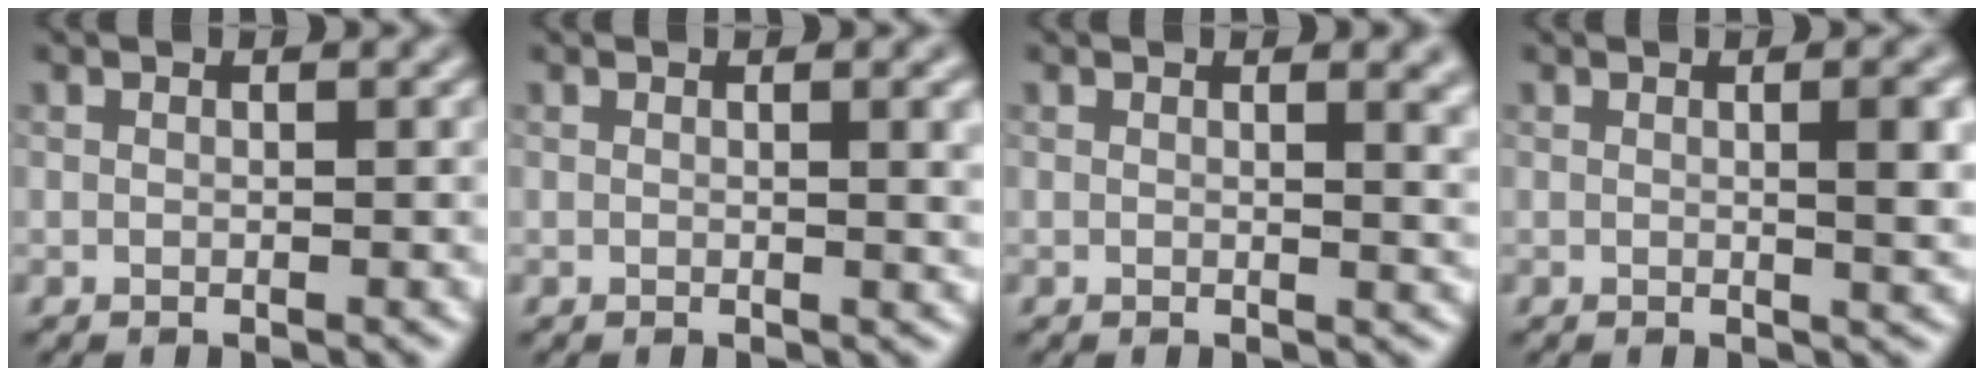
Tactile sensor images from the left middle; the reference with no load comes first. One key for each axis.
{"total": 2.3, "fx": 0.6, "fy": 0.7, "fz": 2.1, "tx": -0.019, "ty": 0.003, "tz": 0.005}
{"total": 2.8, "fx": 1.2, "fy": 1.1, "fz": 2.3, "tx": -0.014, "ty": 0.001, "tz": 0.014}
{"total": 3.6, "fx": 0.4, "fy": 0.9, "fz": 3.4, "tx": -0.040, "ty": 0.004, "tz": 0.004}